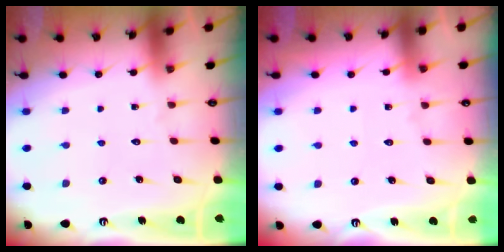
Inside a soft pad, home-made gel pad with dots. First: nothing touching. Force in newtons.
{"total": 3.5, "press": 3.5, "slide": 0.4}